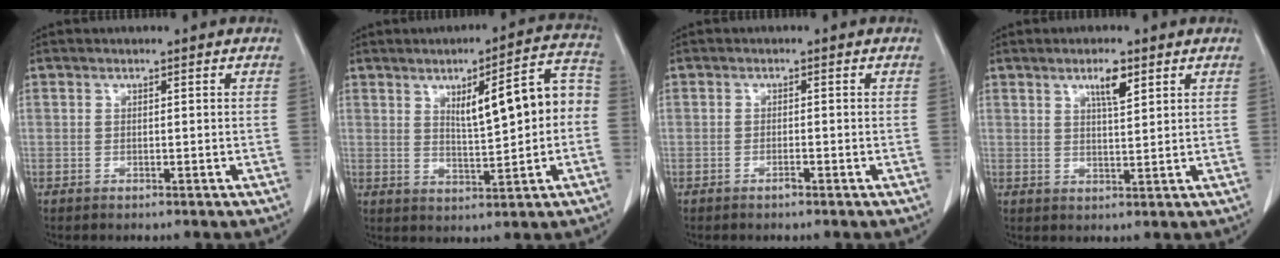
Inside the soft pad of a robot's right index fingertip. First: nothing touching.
{"total": 10.7, "force": [1.0, 2.3, 10.4], "torque": [-0.143, 0.031, 0.020]}
{"total": 1.0, "force": [-0.7, 0.1, 0.7], "torque": [-0.015, 0.000, -0.012]}
{"total": 3.9, "force": [2.2, 0.7, 3.1], "torque": [-0.054, -0.001, 0.038]}